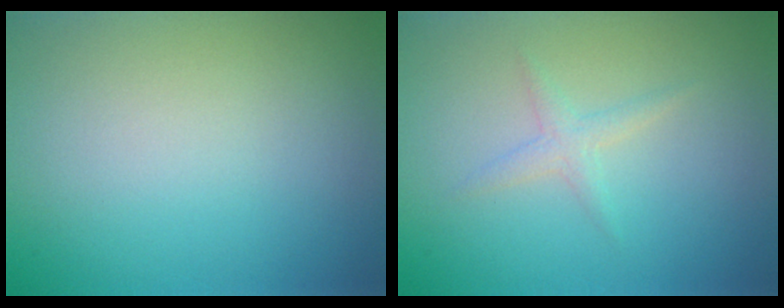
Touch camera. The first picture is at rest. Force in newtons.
{"total": 1.2, "press": 1.2, "slide": 0.0}